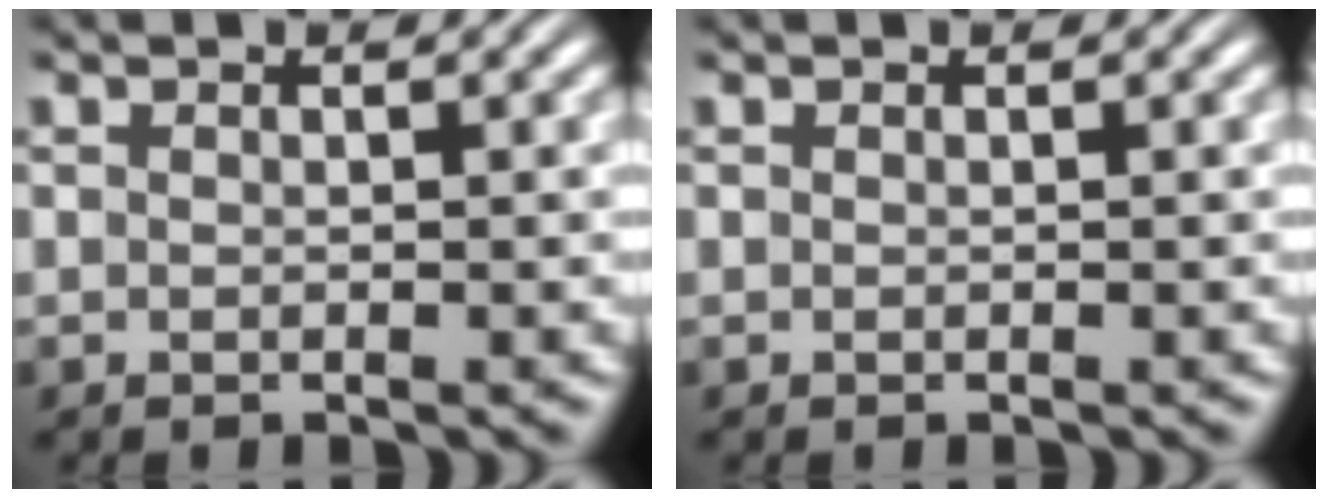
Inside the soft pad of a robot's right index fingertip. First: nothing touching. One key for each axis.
{"total": 0.0}